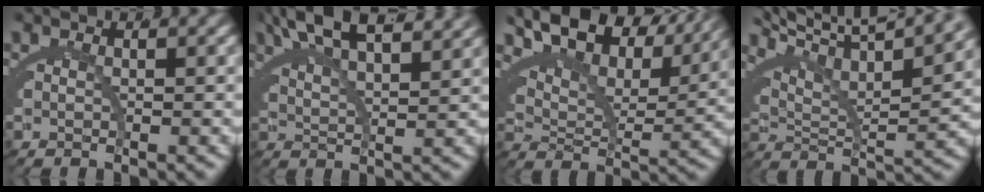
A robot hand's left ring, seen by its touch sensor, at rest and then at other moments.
{"total": 6.4, "force": [5.7, -0.8, 2.8], "torque": [-0.047, 0.019, 0.096]}
{"total": 11.7, "force": [9.8, 3.1, 5.6], "torque": [-0.081, 0.050, 0.139]}
{"total": 8.8, "force": [6.6, 1.6, 5.7], "torque": [-0.078, 0.030, 0.097]}